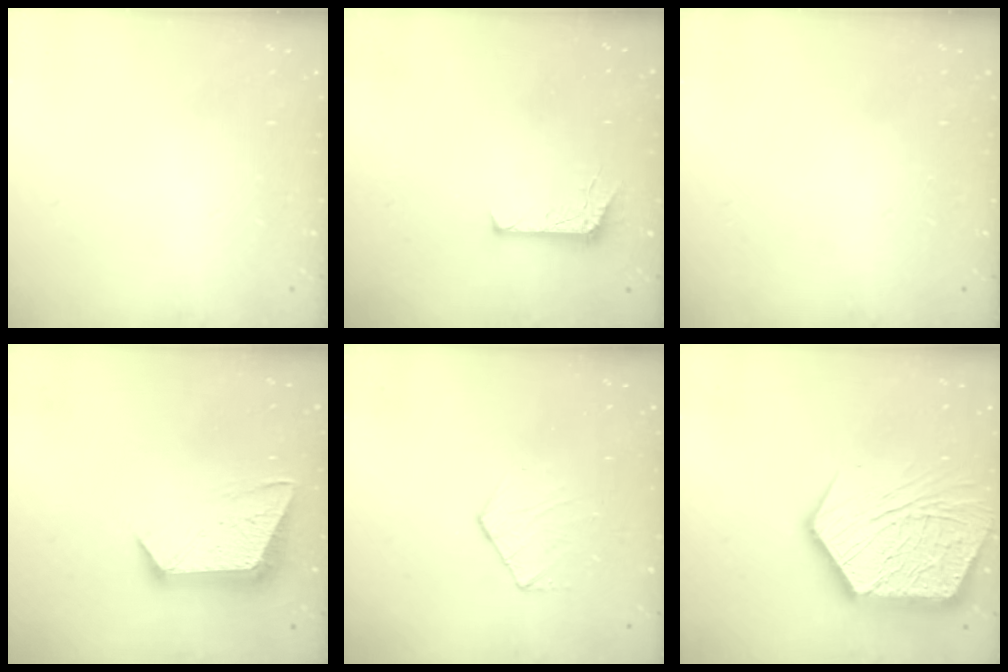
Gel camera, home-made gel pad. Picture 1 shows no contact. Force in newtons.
{"total": 5.9, "press": 5.9, "slide": 0.6}
{"total": 0.0}
{"total": 12.7, "press": 12.7, "slide": 0.7}
{"total": 5.6, "press": 5.6, "slide": 0.5}
{"total": 22.9, "press": 22.8, "slide": 2.3}